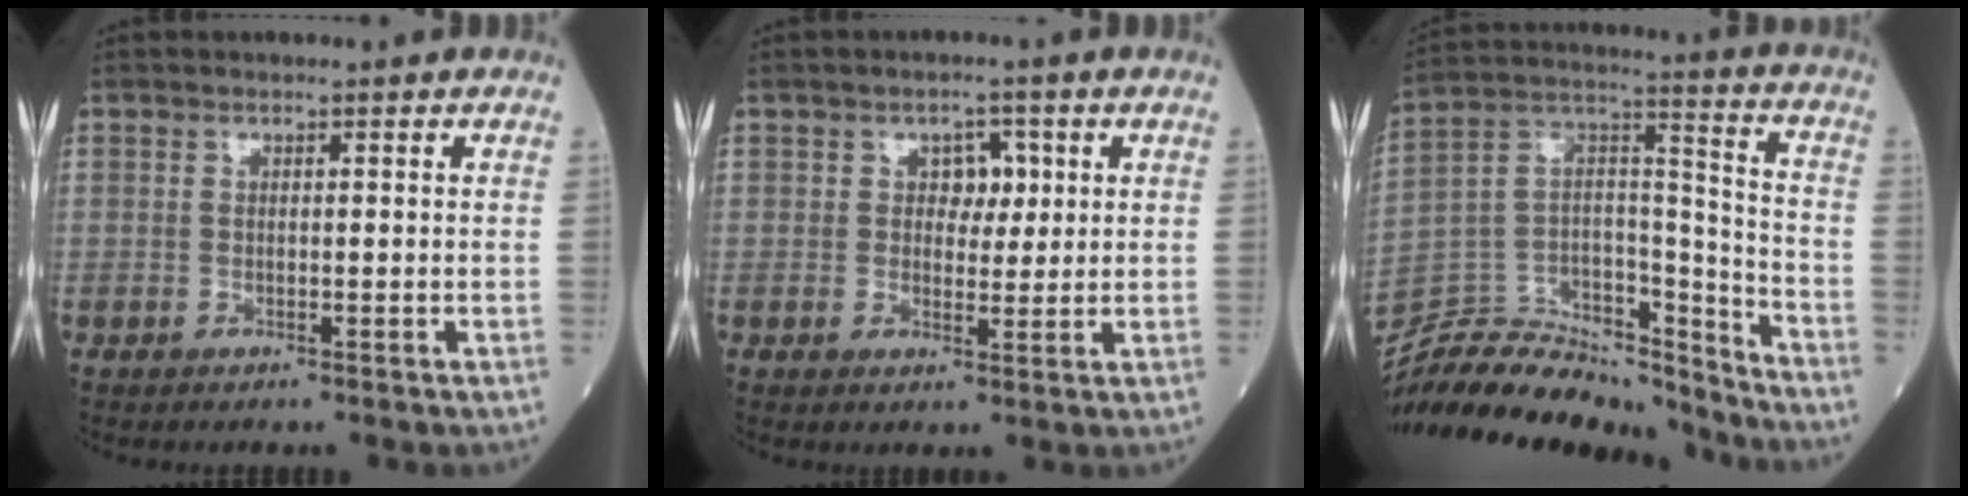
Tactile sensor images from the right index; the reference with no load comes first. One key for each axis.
{"total": 3.6, "fx": 1.1, "fy": 2.4, "fz": 2.5, "tx": -0.026, "ty": 0.006, "tz": 0.014}
{"total": 26.4, "fx": -24.6, "fy": 5.5, "fz": 7.9, "tx": -0.171, "ty": 0.009, "tz": -0.404}